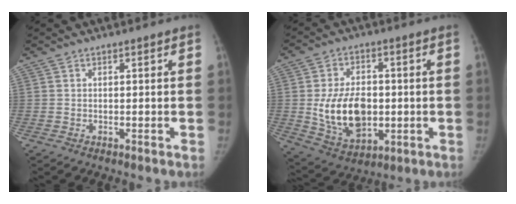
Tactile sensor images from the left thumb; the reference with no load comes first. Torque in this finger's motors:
{"motor_torque": [1.64, 2.27, 0.84, -0.68, 0.48]}